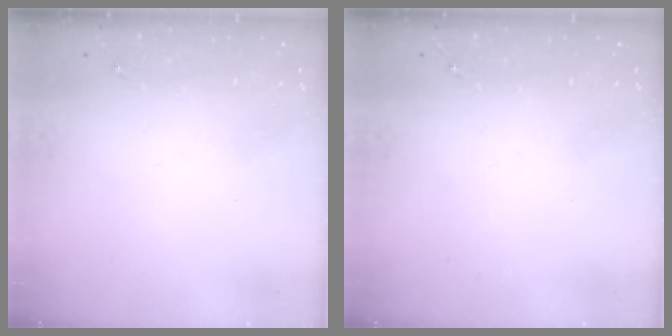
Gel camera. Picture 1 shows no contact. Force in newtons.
{"total": 0.0}